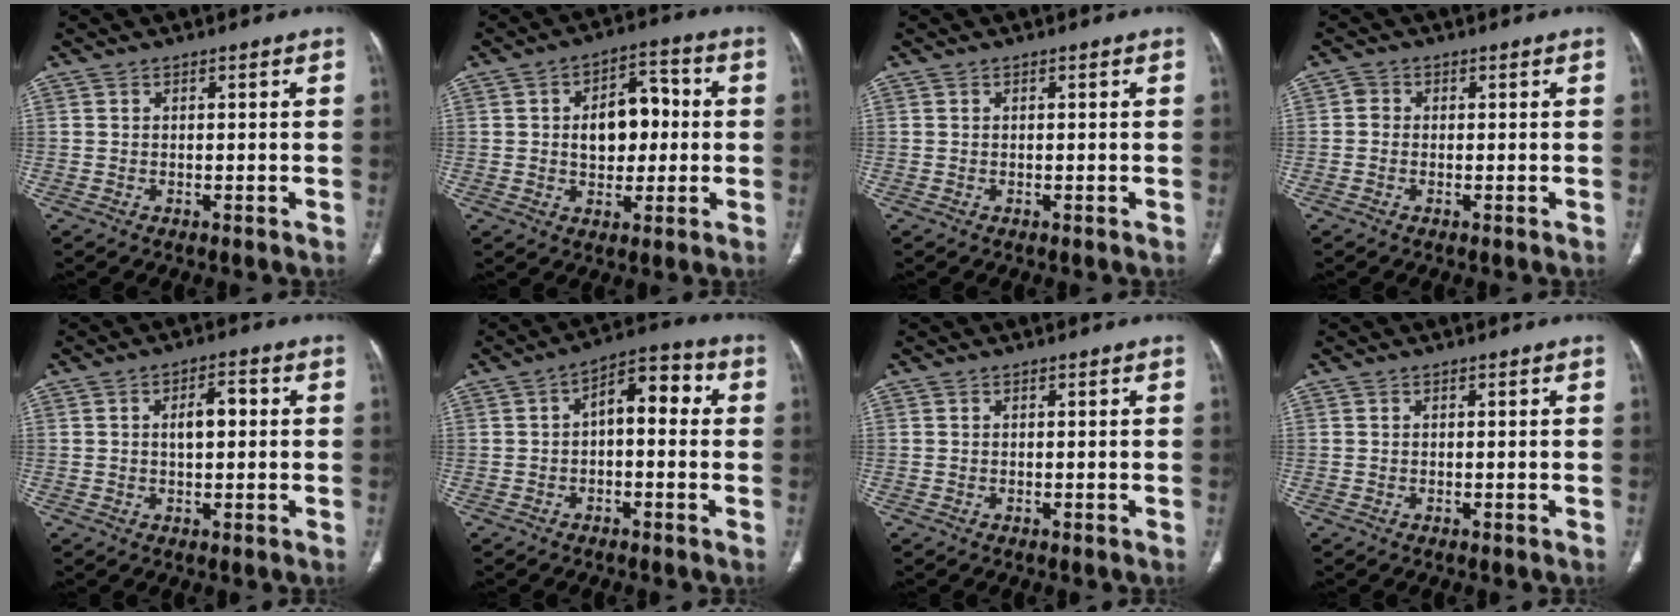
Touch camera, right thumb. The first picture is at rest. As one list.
[{"total": 10.5, "force": [0.5, 6.9, 7.9], "torque": [-0.084, 0.023, 0.005]}, {"total": 0.0}, {"total": 1.4, "force": [-0.1, 1.3, 0.6], "torque": [-0.002, 0.004, -0.006]}, {"total": 4.8, "force": [0.5, 2.4, 4.2], "torque": [-0.066, 0.011, 0.007]}, {"total": 8.5, "force": [0.8, 4.4, 7.2], "torque": [-0.081, 0.034, 0.000]}, {"total": 0.0}, {"total": 0.0}]